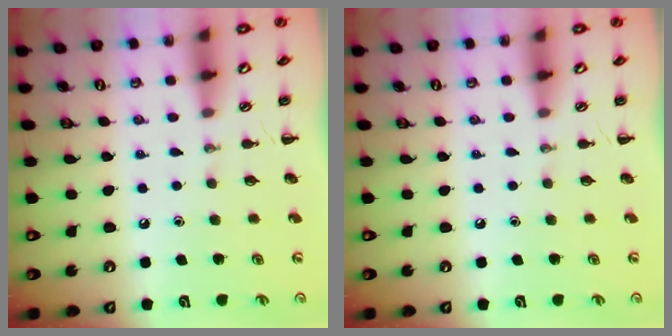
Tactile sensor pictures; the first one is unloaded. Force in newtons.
{"total": 0.0}